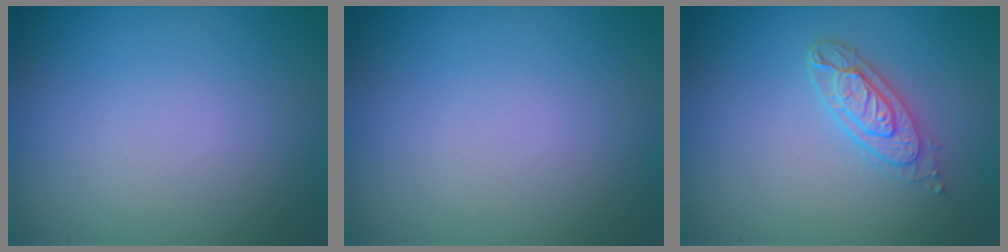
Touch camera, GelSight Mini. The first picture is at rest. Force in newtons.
{"total": 0.0}
{"total": 2.6, "press": 2.4, "slide": 1.1}